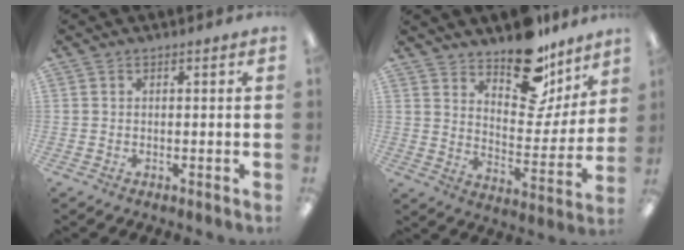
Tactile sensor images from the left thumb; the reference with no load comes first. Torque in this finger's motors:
{"motor_torque": [2.38, 1.33, 1.60, -1.21, 0.24]}